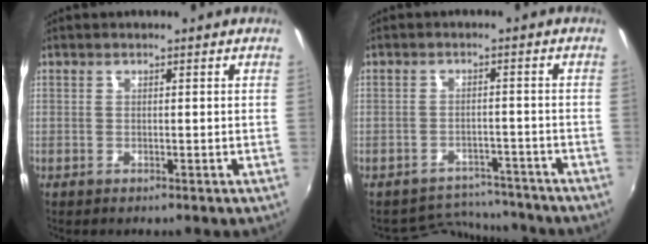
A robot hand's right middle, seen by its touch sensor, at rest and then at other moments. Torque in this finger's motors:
{"motor_torque": [-0.51, -0.57, -0.04, -0.07]}